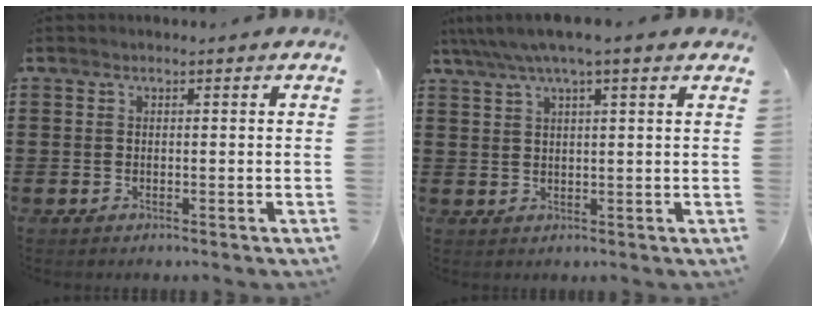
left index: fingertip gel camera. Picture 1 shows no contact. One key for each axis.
{"total": 4.1, "fx": 2.8, "fy": 0.4, "fz": 2.9, "tx": -0.063, "ty": -0.001, "tz": 0.049}